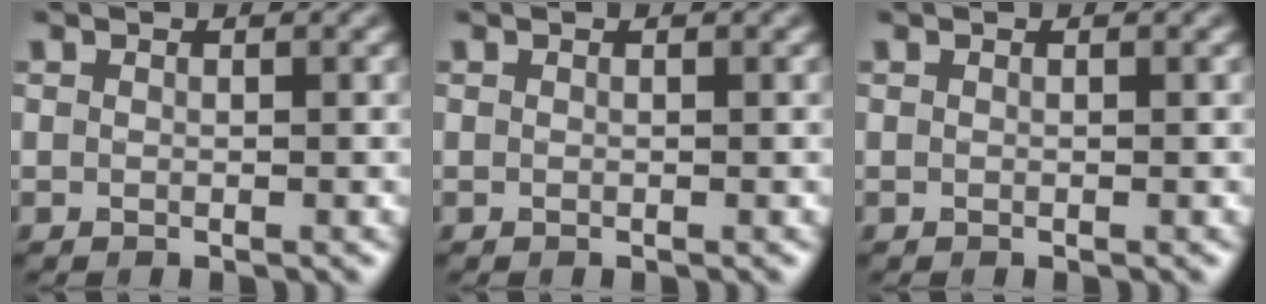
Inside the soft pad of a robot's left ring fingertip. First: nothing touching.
{"total": 0.0}
{"total": 0.0}